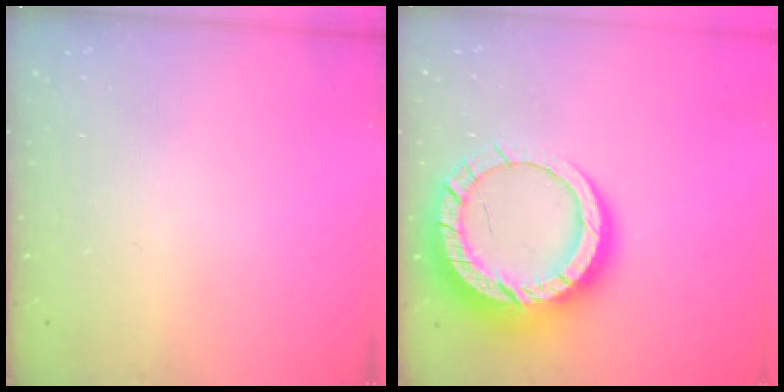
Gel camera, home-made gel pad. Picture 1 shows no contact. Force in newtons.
{"total": 18.7, "press": 18.6, "slide": 1.5}